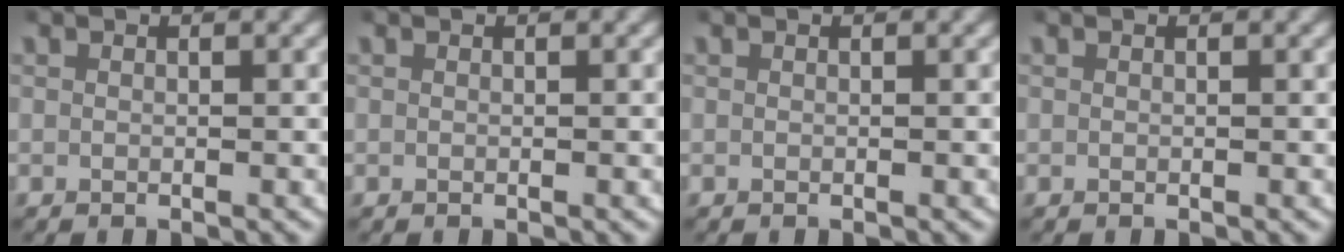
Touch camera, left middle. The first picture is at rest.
{"total": 0.0}
{"total": 0.0}
{"total": 0.0}